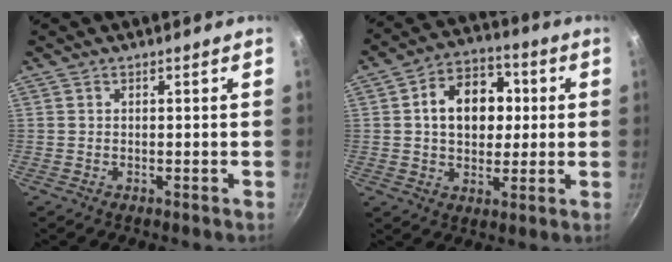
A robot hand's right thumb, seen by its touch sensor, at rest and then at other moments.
{"total": 12.9, "force": [1.7, 9.6, 8.5], "torque": [-0.092, 0.018, 0.014]}